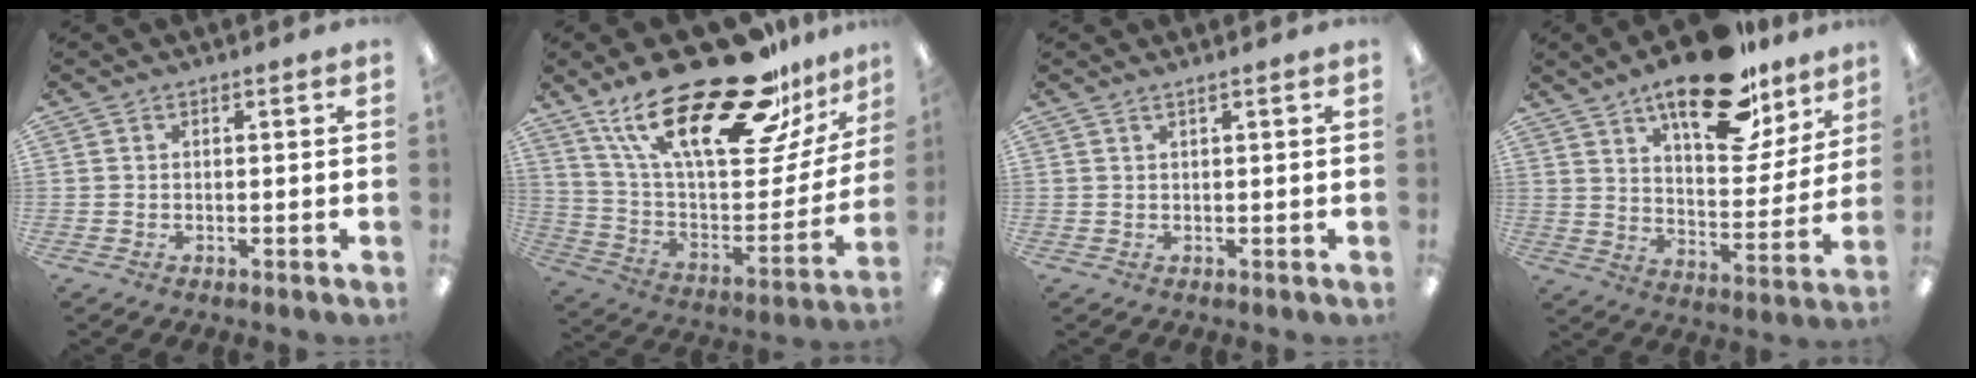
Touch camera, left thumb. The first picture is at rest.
{"total": 31.5, "force": [21.1, 11.0, 20.7], "torque": [-0.337, -0.131, 0.361]}
{"total": 1.0, "force": [0.7, 0.0, 0.8], "torque": [-0.015, -0.001, 0.012]}
{"total": 22.5, "force": [15.5, 9.7, 13.1], "torque": [-0.190, -0.085, 0.259]}